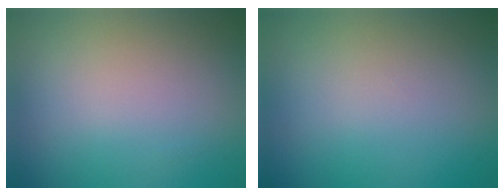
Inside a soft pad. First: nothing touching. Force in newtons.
{"total": 0.0}